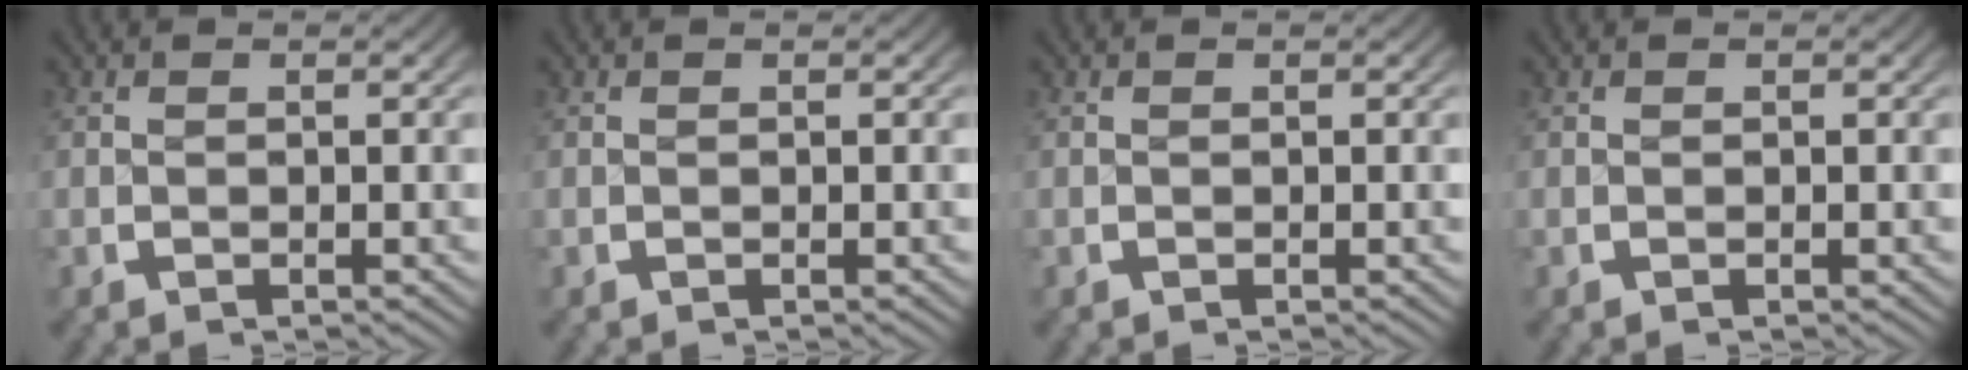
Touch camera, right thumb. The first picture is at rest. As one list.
[{"total": 0.0}, {"total": 0.0}, {"total": 0.0}]